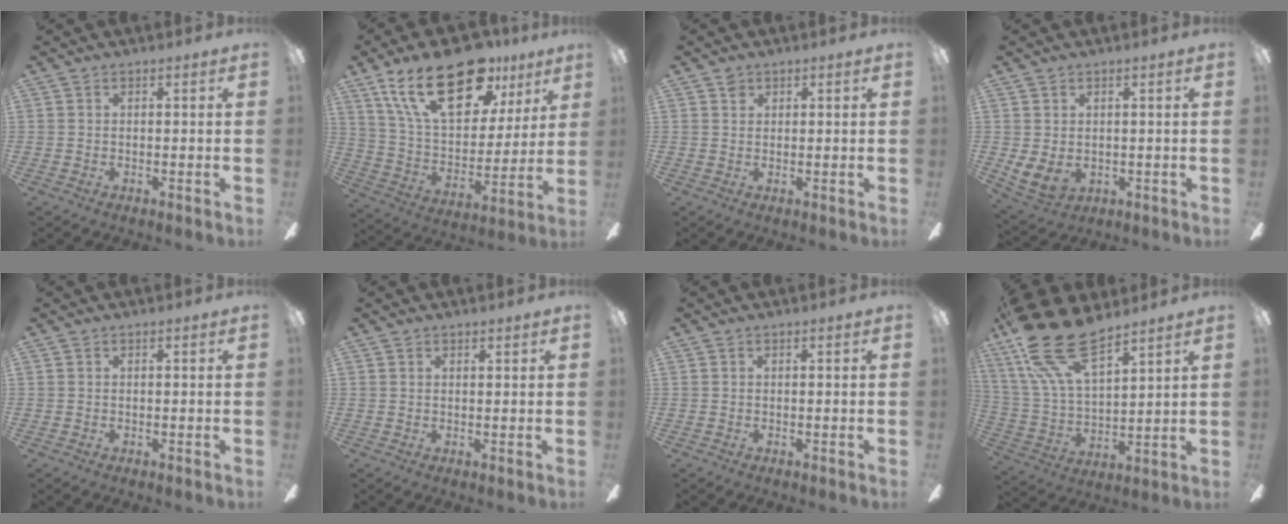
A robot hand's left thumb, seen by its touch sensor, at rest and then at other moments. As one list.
[{"total": 26.3, "force": [15.5, 12.9, 16.8], "torque": [-0.292, -0.076, 0.268]}, {"total": 1.6, "force": [1.1, 1.1, 0.4], "torque": [-0.001, -0.002, 0.018]}, {"total": 4.5, "force": [1.5, 3.4, 2.5], "torque": [-0.053, -0.009, 0.029]}, {"total": 0.0}, {"total": 1.2, "force": [1.1, 0.5, 0.1], "torque": [-0.001, 0.000, 0.021]}, {"total": 0.0}, {"total": 21.4, "force": [14.9, 8.2, 13.0], "torque": [-0.276, -0.080, 0.265]}]